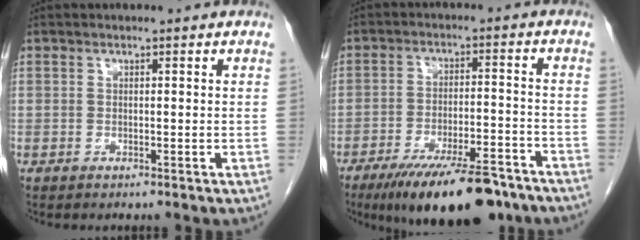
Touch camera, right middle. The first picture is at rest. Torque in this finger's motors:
{"motor_torque": [1.16, -0.98, 0.40, 0.17]}